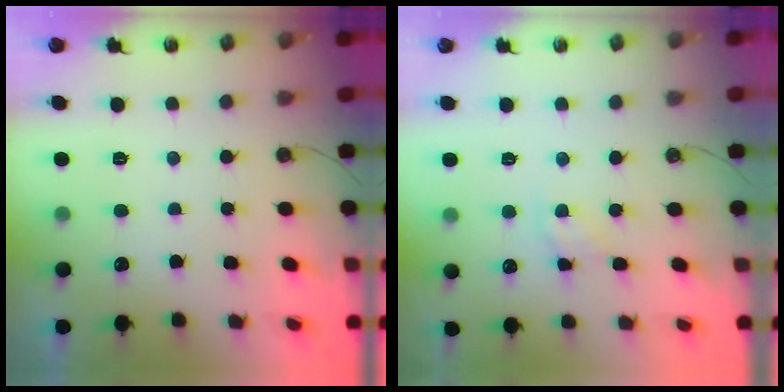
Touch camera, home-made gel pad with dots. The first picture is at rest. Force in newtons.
{"total": 6.7, "press": 6.6, "slide": 0.8}